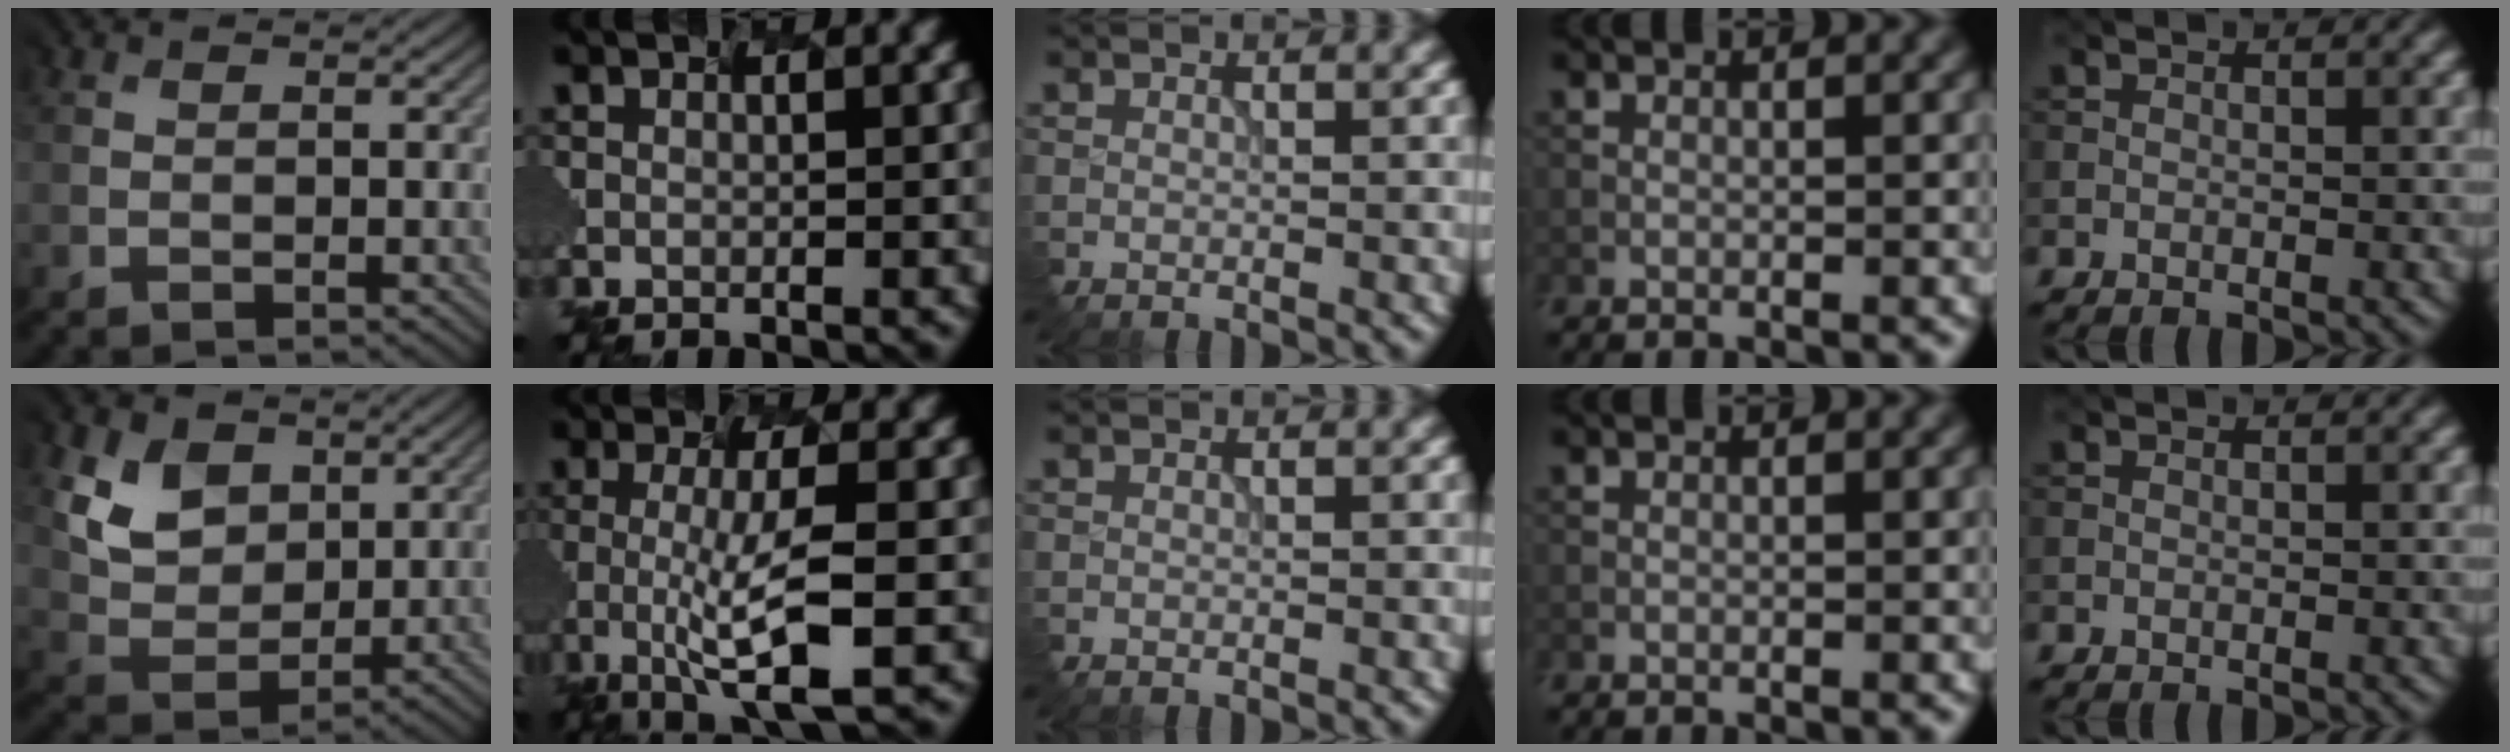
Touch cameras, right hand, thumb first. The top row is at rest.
{"thumb": {"total": 7.0, "force": [3.5, 5.4, 3.0], "torque": [-0.092, -0.007, 0.058]}, "index": {"total": 5.7, "force": [-2.5, 0.7, 5.1], "torque": [-0.107, -0.010, -0.017]}}